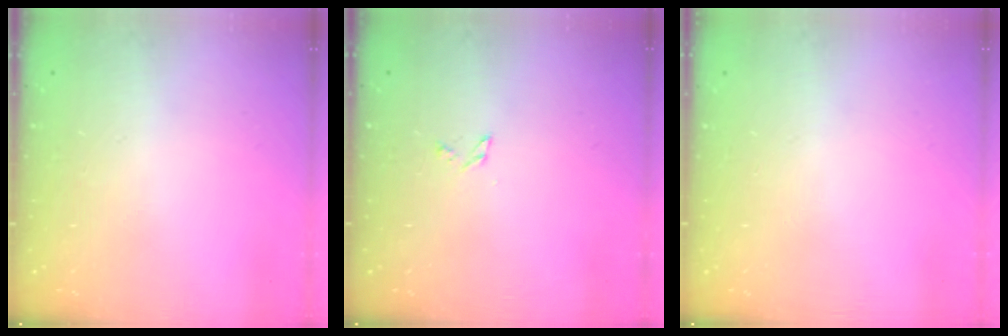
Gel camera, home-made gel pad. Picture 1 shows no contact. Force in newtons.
{"total": 2.4, "press": 2.4, "slide": 0.2}
{"total": 0.0}